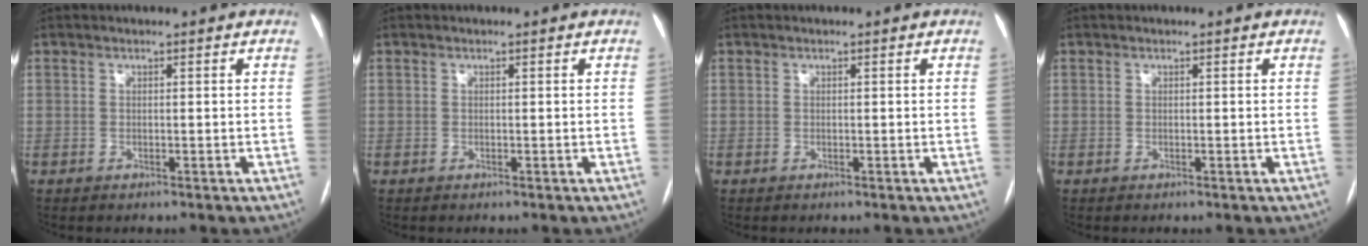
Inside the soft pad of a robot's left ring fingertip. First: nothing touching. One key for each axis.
{"total": 0.0}
{"total": 0.0}
{"total": 0.0}